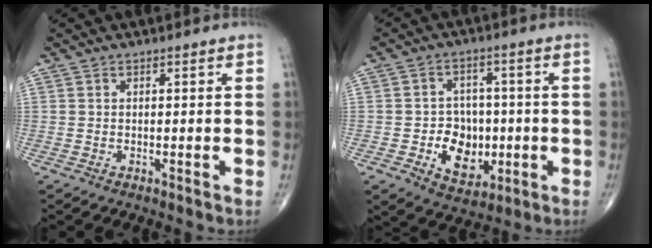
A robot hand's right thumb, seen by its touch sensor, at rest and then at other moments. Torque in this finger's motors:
{"motor_torque": [0.06, 0.30, 0.54, 0.33, 0.18]}